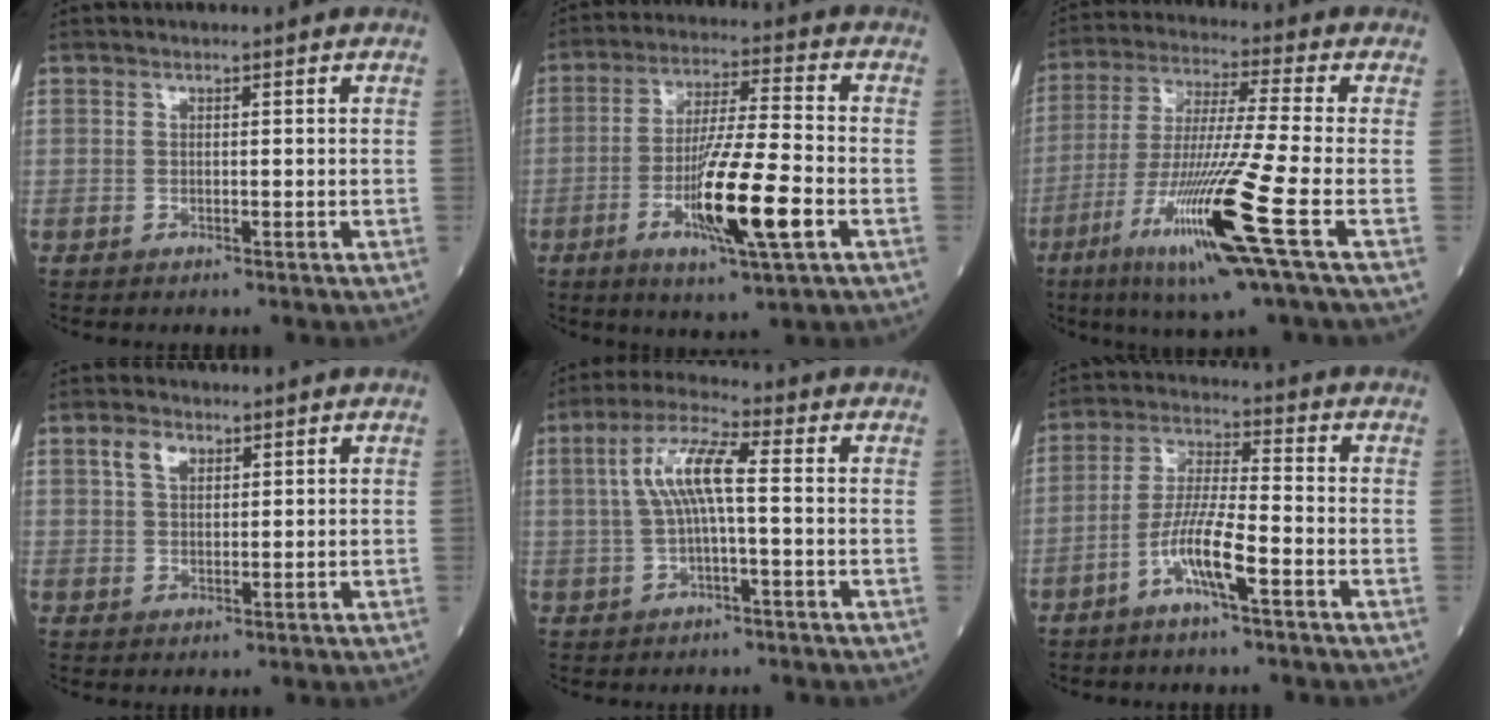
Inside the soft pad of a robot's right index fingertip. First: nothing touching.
{"total": 13.3, "force": [-4.3, 0.6, 12.6], "torque": [-0.230, -0.017, -0.076]}
{"total": 16.2, "force": [-6.5, -1.6, 14.8], "torque": [-0.302, -0.035, -0.124]}
{"total": 3.3, "force": [1.7, 1.9, 2.0], "torque": [-0.043, 0.008, 0.035]}
{"total": 7.5, "force": [0.5, 1.2, 7.4], "torque": [-0.151, 0.022, 0.006]}
{"total": 7.9, "force": [-3.8, 0.5, 6.9], "torque": [-0.140, 0.003, -0.074]}